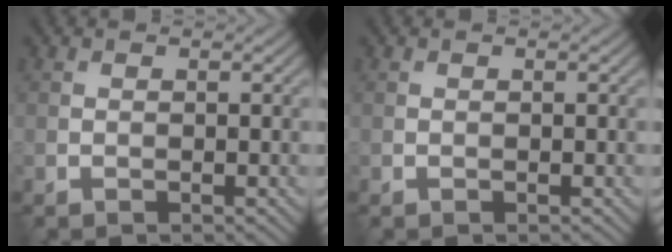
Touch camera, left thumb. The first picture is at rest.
{"total": 0.0}